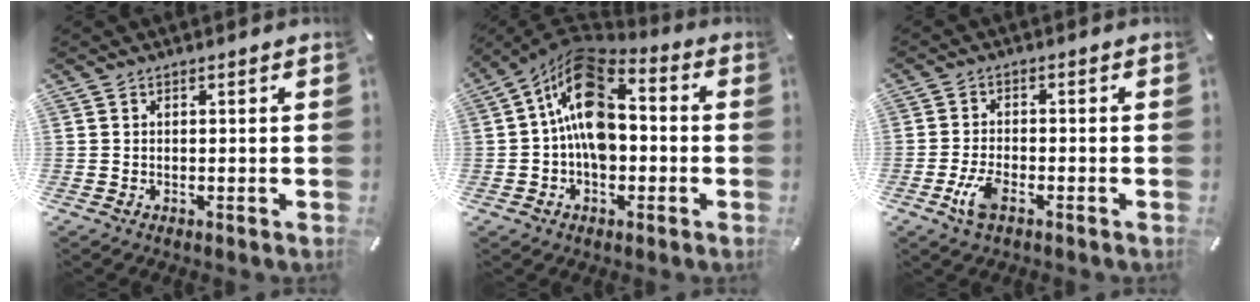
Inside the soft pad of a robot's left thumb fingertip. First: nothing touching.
{"total": 15.2, "force": [0.9, 10.0, 11.5], "torque": [-0.207, -0.003, 0.014]}
{"total": 5.4, "force": [-2.4, 2.4, 4.2], "torque": [-0.108, -0.005, -0.050]}